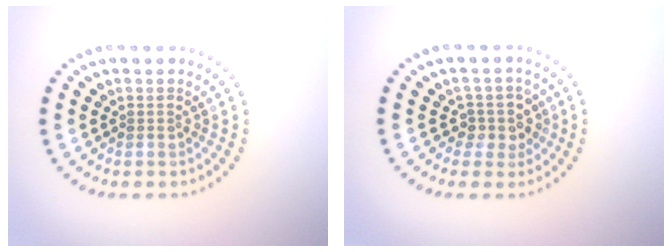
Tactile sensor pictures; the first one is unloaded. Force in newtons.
{"total": 2.5, "press": 2.0, "slide": 1.5}